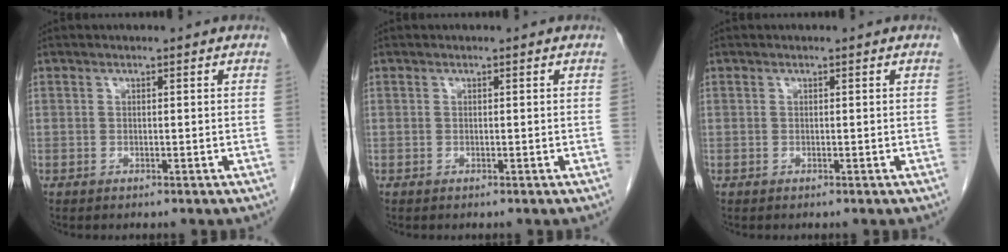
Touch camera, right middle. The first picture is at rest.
{"total": 0.0}
{"total": 0.0}